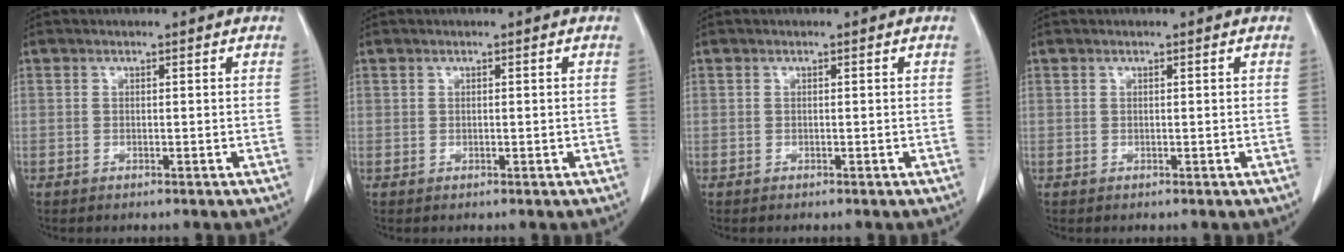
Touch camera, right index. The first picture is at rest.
{"total": 0.0}
{"total": 0.0}
{"total": 0.0}